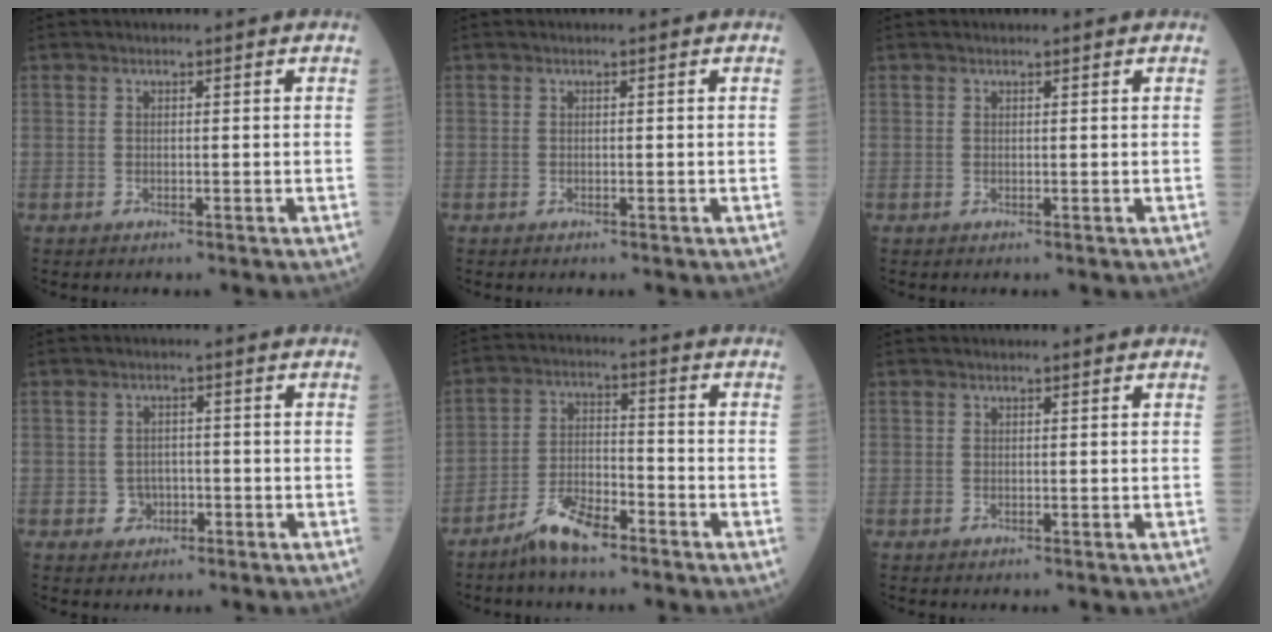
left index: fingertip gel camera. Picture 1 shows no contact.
{"total": 0.0}
{"total": 1.0, "force": [1.0, 0.0, 0.3], "torque": [-0.005, 0.010, 0.016]}
{"total": 2.5, "force": [-0.9, 2.2, 0.7], "torque": [-0.010, 0.006, -0.013]}
{"total": 6.9, "force": [-5.3, 1.8, 4.0], "torque": [-0.084, -0.006, -0.104]}
{"total": 0.6, "force": [0.6, 0.0, 0.1], "torque": [-0.006, 0.000, 0.007]}